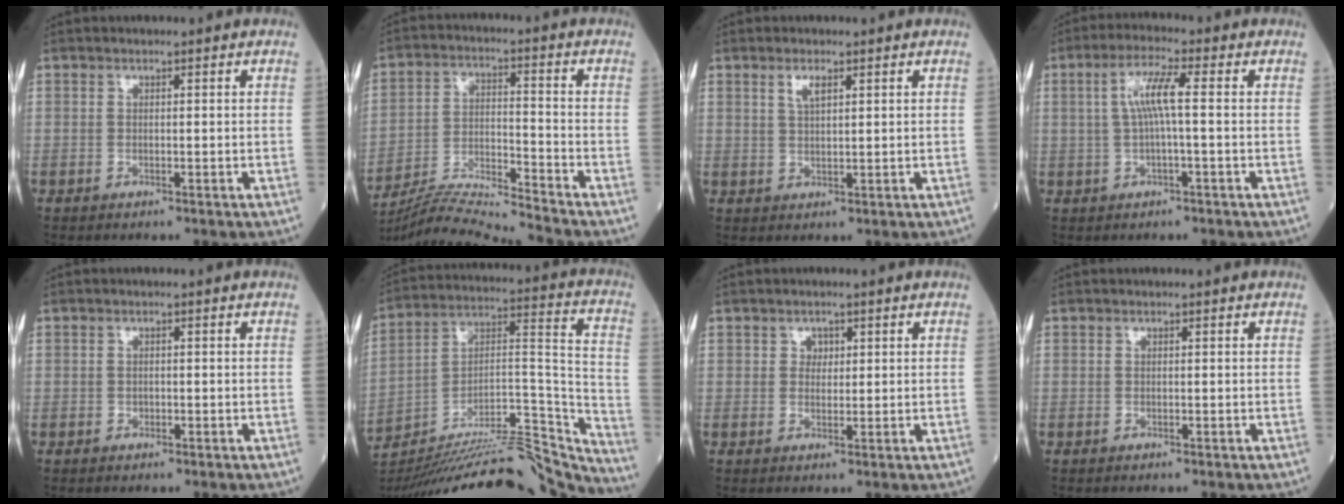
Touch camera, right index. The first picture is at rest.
{"total": 11.6, "force": [-11.1, -2.7, 2.1], "torque": [-0.040, 0.007, -0.205]}
{"total": 2.3, "force": [1.4, 0.7, 1.7], "torque": [-0.040, 0.003, 0.031]}
{"total": 5.5, "force": [0.4, 0.4, 5.5], "torque": [-0.110, 0.015, 0.008]}
{"total": 0.6, "force": [-0.2, 0.5, 0.2], "torque": [-0.004, 0.002, -0.005]}
{"total": 32.0, "force": [-29.6, 3.1, 11.7], "torque": [-0.149, 0.010, -0.438]}
{"total": 1.6, "force": [0.7, 1.3, 0.7], "torque": [-0.005, -0.001, 0.009]}
{"total": 0.0}